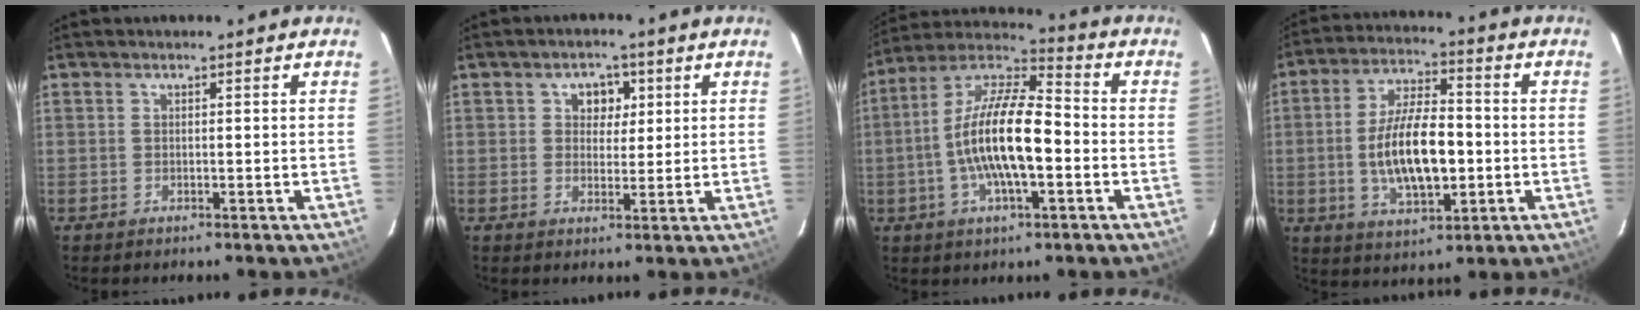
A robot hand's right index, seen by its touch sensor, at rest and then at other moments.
{"total": 4.2, "force": [1.3, 3.5, 1.8], "torque": [-0.020, 0.010, 0.020]}
{"total": 15.9, "force": [-2.8, 4.8, 14.9], "torque": [-0.285, 0.007, -0.060]}
{"total": 13.8, "force": [-1.7, 5.9, 12.4], "torque": [-0.238, 0.003, -0.025]}